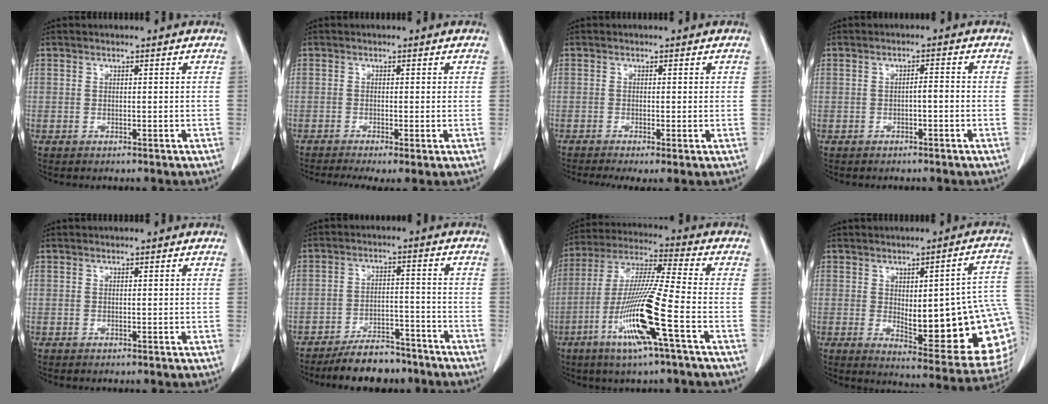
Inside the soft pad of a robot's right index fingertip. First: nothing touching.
{"total": 4.4, "force": [-2.5, 1.1, 3.5], "torque": [-0.060, -0.015, -0.044]}
{"total": 3.4, "force": [-1.7, 1.0, 2.8], "torque": [-0.047, -0.012, -0.030]}
{"total": 1.6, "force": [-0.5, 0.3, 1.5], "torque": [-0.022, 0.003, -0.008]}
{"total": 0.0}
{"total": 9.0, "force": [-7.9, 3.1, 3.1], "torque": [-0.044, 0.004, -0.127]}
{"total": 15.1, "force": [-5.9, -0.5, 14.0], "torque": [-0.286, -0.018, -0.115]}
{"total": 21.6, "force": [-0.9, 4.9, 21.0], "torque": [-0.191, 0.008, 0.010]}